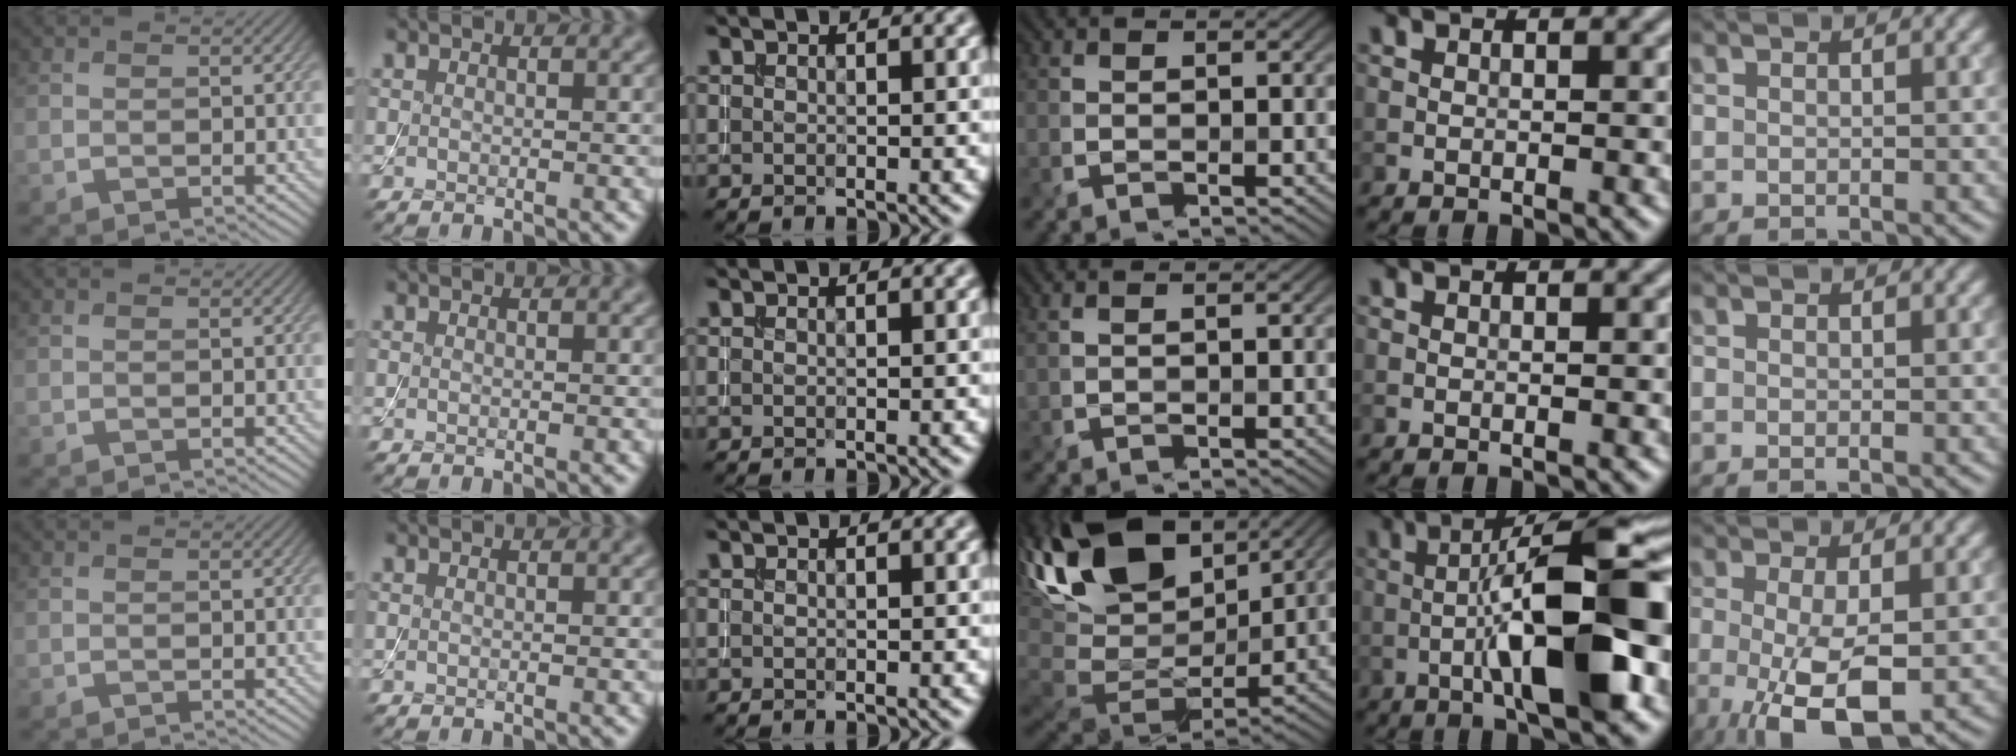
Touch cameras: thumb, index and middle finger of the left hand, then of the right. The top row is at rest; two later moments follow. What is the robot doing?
{"motion": "assemble", "object": "toy tower of hanoi"}